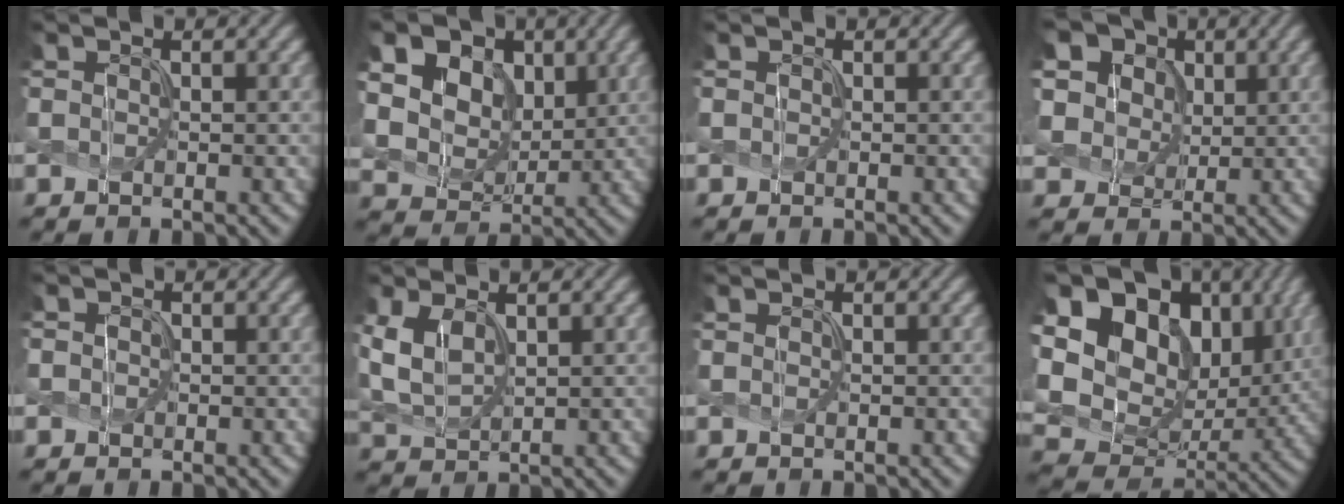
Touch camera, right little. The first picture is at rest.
{"total": 14.6, "force": [6.0, 11.2, 7.2], "torque": [-0.192, 0.027, 0.124]}
{"total": 0.0}
{"total": 11.1, "force": [5.7, 8.2, 4.9], "torque": [-0.139, 0.029, 0.096]}
{"total": 1.1, "force": [0.0, 1.0, 0.3], "torque": [-0.003, 0.001, -0.011]}
{"total": 3.7, "force": [1.3, 2.1, 2.8], "torque": [-0.078, 0.002, 0.031]}
{"total": 0.0}
{"total": 18.5, "force": [6.3, 13.6, 10.8], "torque": [-0.230, 0.030, 0.115]}